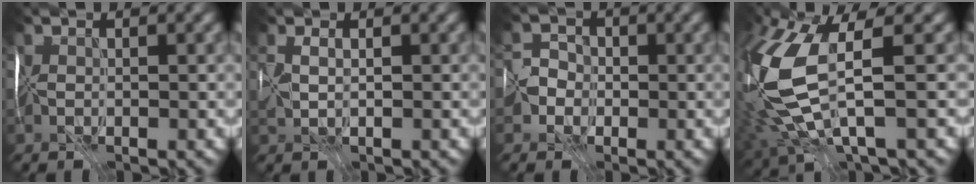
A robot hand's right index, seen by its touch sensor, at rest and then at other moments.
{"total": 1.0, "force": [0.9, 0.2, 0.2], "torque": [0.004, 0.015, 0.026]}
{"total": 1.6, "force": [-0.9, 1.3, -0.4], "torque": [0.032, 0.007, -0.017]}
{"total": 8.9, "force": [1.5, 2.9, 8.3], "torque": [-0.220, -0.021, 0.041]}